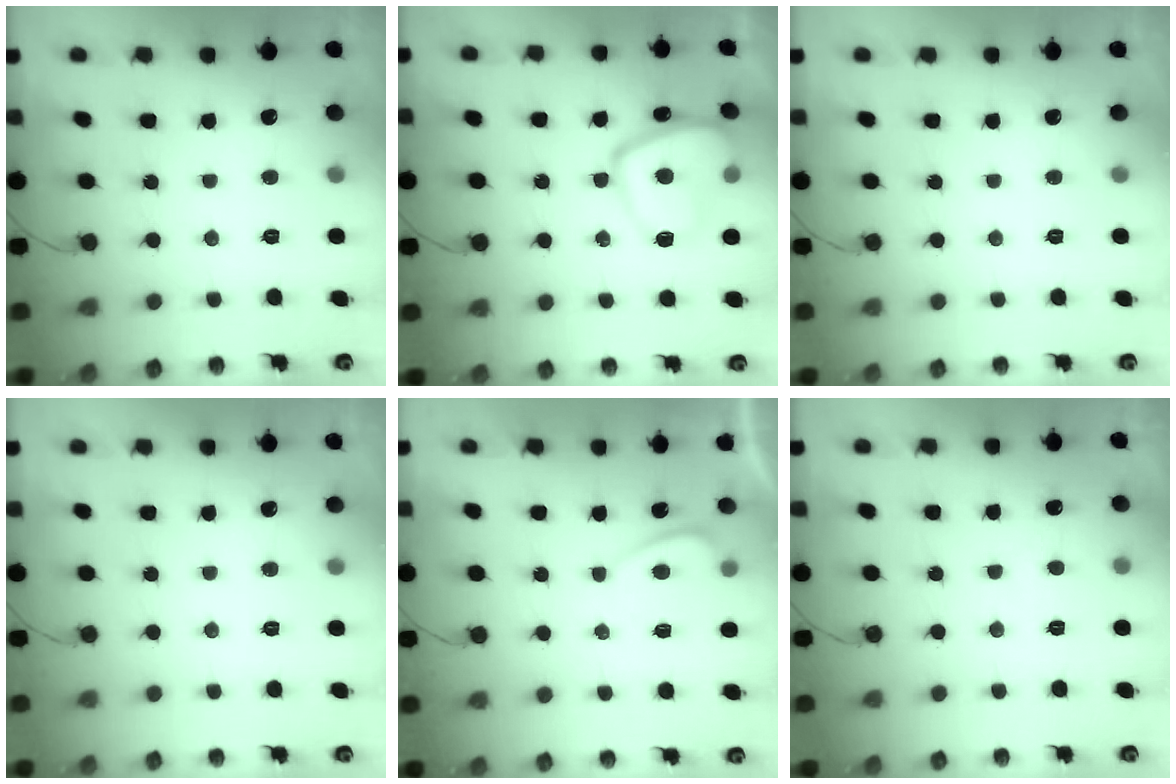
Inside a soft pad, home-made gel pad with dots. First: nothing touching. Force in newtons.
{"total": 14.2, "press": 14.2, "slide": 1.4}
{"total": 0.0}
{"total": 0.0}
{"total": 1.9, "press": 1.8, "slide": 0.7}
{"total": 2.1, "press": 2.1, "slide": 0.2}